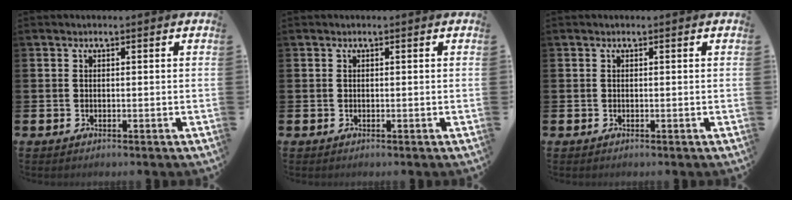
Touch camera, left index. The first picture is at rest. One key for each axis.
{"total": 0.0}
{"total": 0.0}